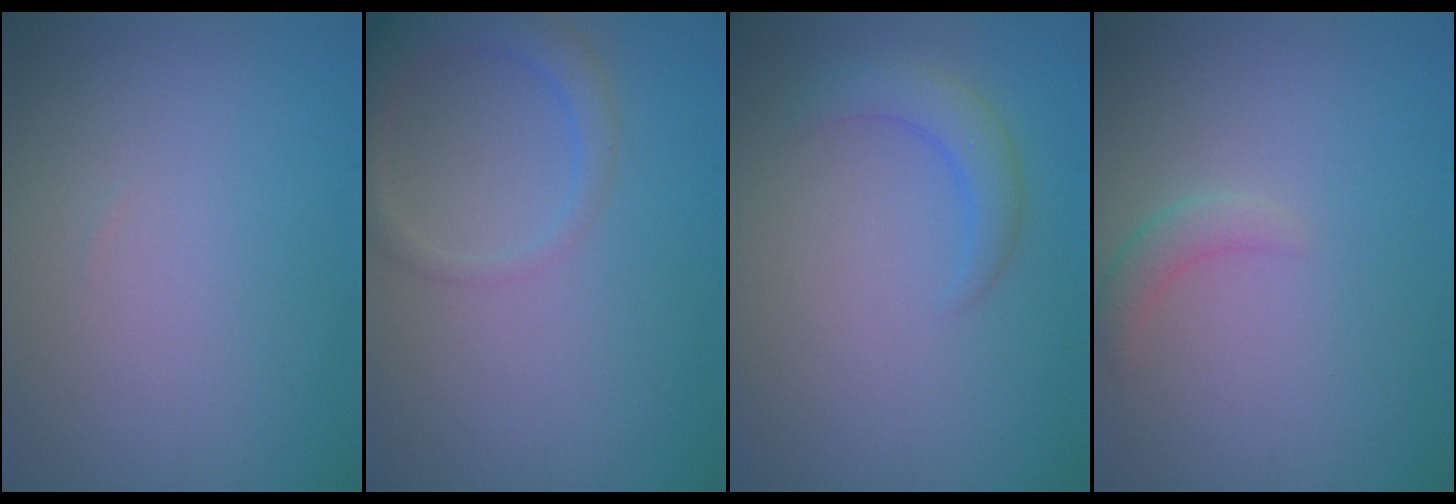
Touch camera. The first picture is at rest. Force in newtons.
{"total": 3.9, "press": 3.9, "slide": 0.3}
{"total": 2.4, "press": 2.4, "slide": 0.1}
{"total": 1.6, "press": 1.6, "slide": 0.0}